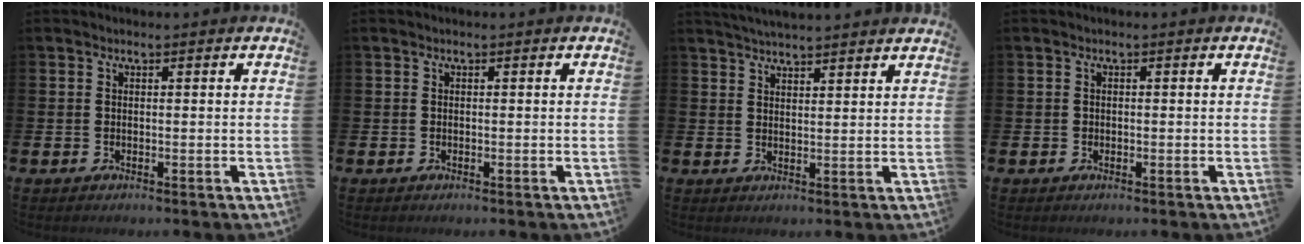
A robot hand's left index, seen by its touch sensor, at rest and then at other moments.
{"total": 0.0}
{"total": 3.6, "force": [3.6, -0.2, 0.2], "torque": [-0.010, -0.014, 0.065]}
{"total": 0.6, "force": [-0.1, 0.5, 0.1], "torque": [-0.005, 0.007, -0.003]}